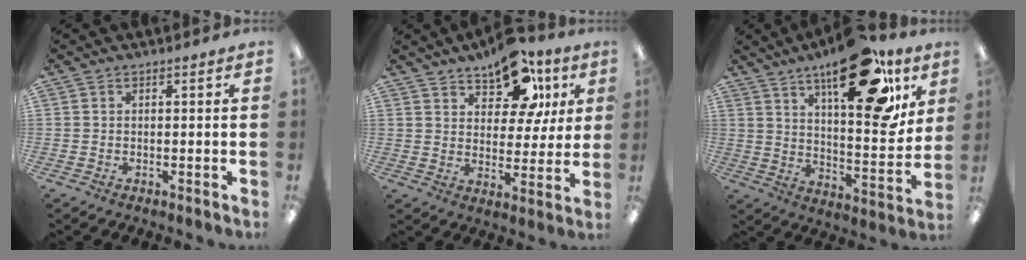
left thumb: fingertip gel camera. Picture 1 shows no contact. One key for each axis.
{"total": 14.6, "fx": 9.5, "fy": 8.0, "fz": 7.6, "tx": -0.112, "ty": -0.044, "tz": 0.170}
{"total": 25.3, "fx": 15.3, "fy": 9.3, "fz": 17.9, "tx": -0.252, "ty": -0.087, "tz": 0.243}